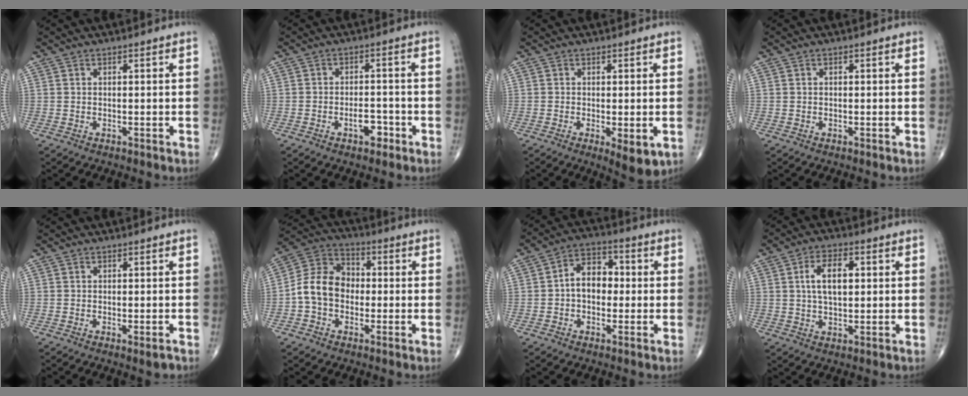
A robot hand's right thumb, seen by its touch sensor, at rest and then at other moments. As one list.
[{"total": 4.1, "force": [-2.1, 2.1, 2.8], "torque": [-0.031, 0.016, -0.031]}, {"total": 5.4, "force": [-1.6, 2.0, 4.8], "torque": [-0.069, -0.015, -0.019]}, {"total": 0.0}, {"total": 1.7, "force": [-0.8, 0.5, 1.4], "torque": [-0.016, -0.003, -0.010]}, {"total": 10.6, "force": [-1.4, 8.3, 6.4], "torque": [-0.104, 0.040, -0.040]}, {"total": 8.1, "force": [-0.1, 5.6, 5.8], "torque": [-0.072, 0.024, -0.015]}, {"total": 7.8, "force": [1.5, 4.0, 6.4], "torque": [-0.106, 0.004, 0.024]}]